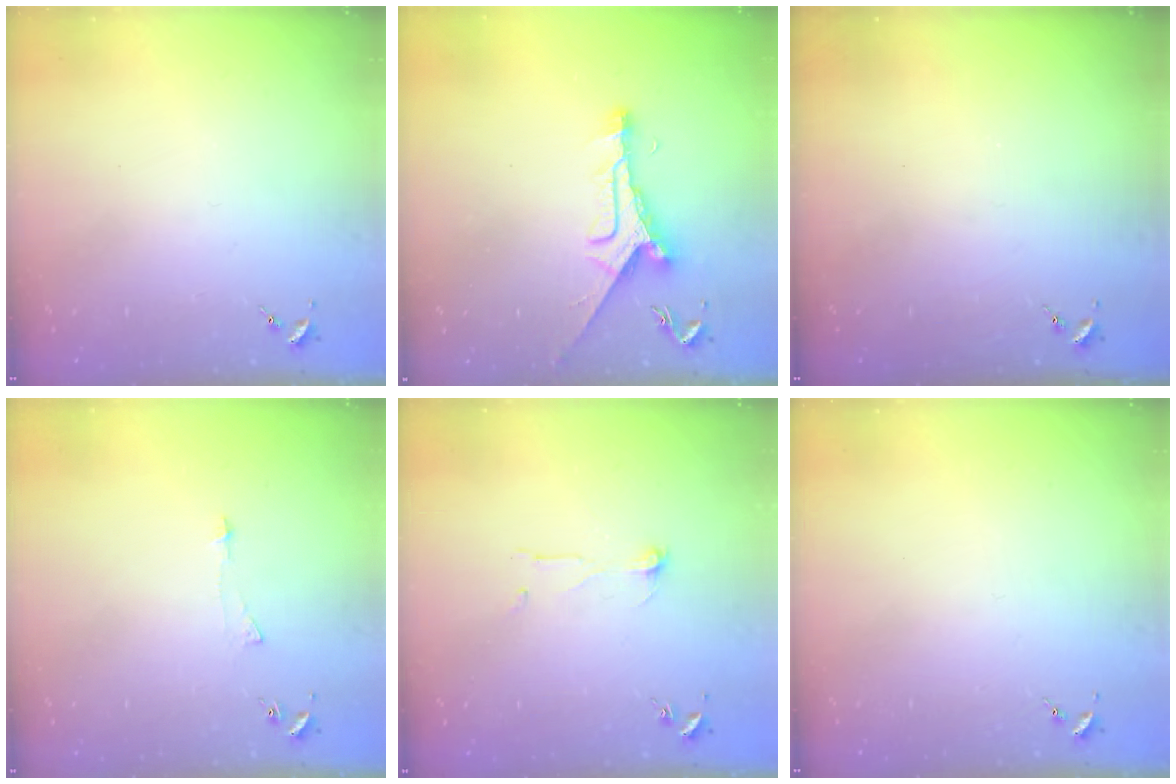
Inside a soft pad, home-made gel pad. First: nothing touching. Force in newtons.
{"total": 9.5, "press": 9.5, "slide": 0.3}
{"total": 0.0}
{"total": 3.2, "press": 3.2, "slide": 0.2}
{"total": 4.0, "press": 4.0, "slide": 0.3}
{"total": 0.0}